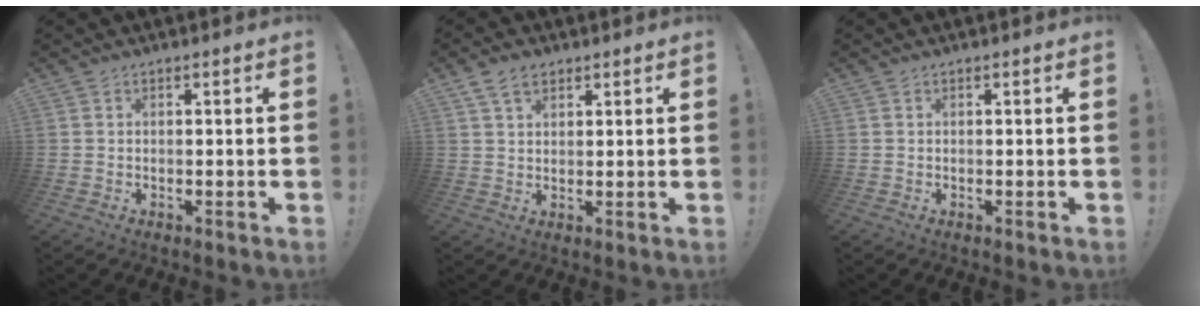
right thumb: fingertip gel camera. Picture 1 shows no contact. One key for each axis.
{"total": 5.5, "fx": 3.3, "fy": 3.4, "fz": 2.8, "tx": -0.051, "ty": -0.007, "tz": 0.063}
{"total": 0.0}